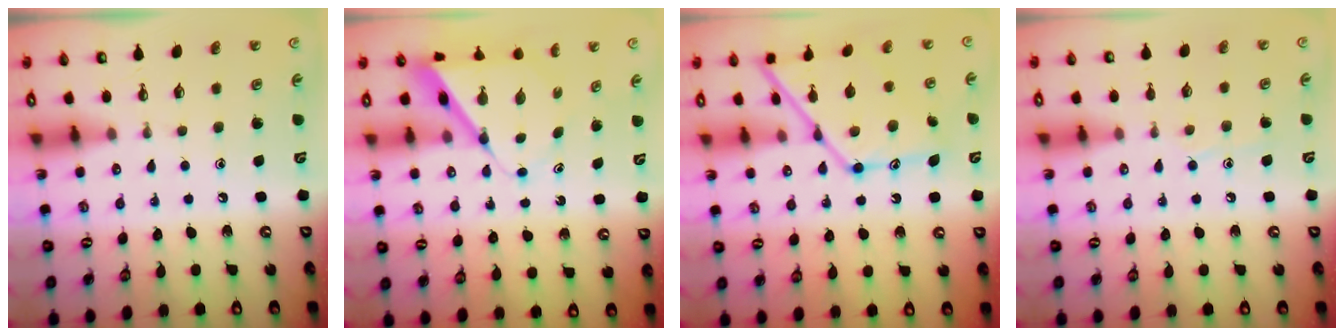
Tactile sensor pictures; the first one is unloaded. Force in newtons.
{"total": 7.2, "press": 7.2, "slide": 0.5}
{"total": 15.6, "press": 15.5, "slide": 1.3}
{"total": 7.7, "press": 7.6, "slide": 0.5}